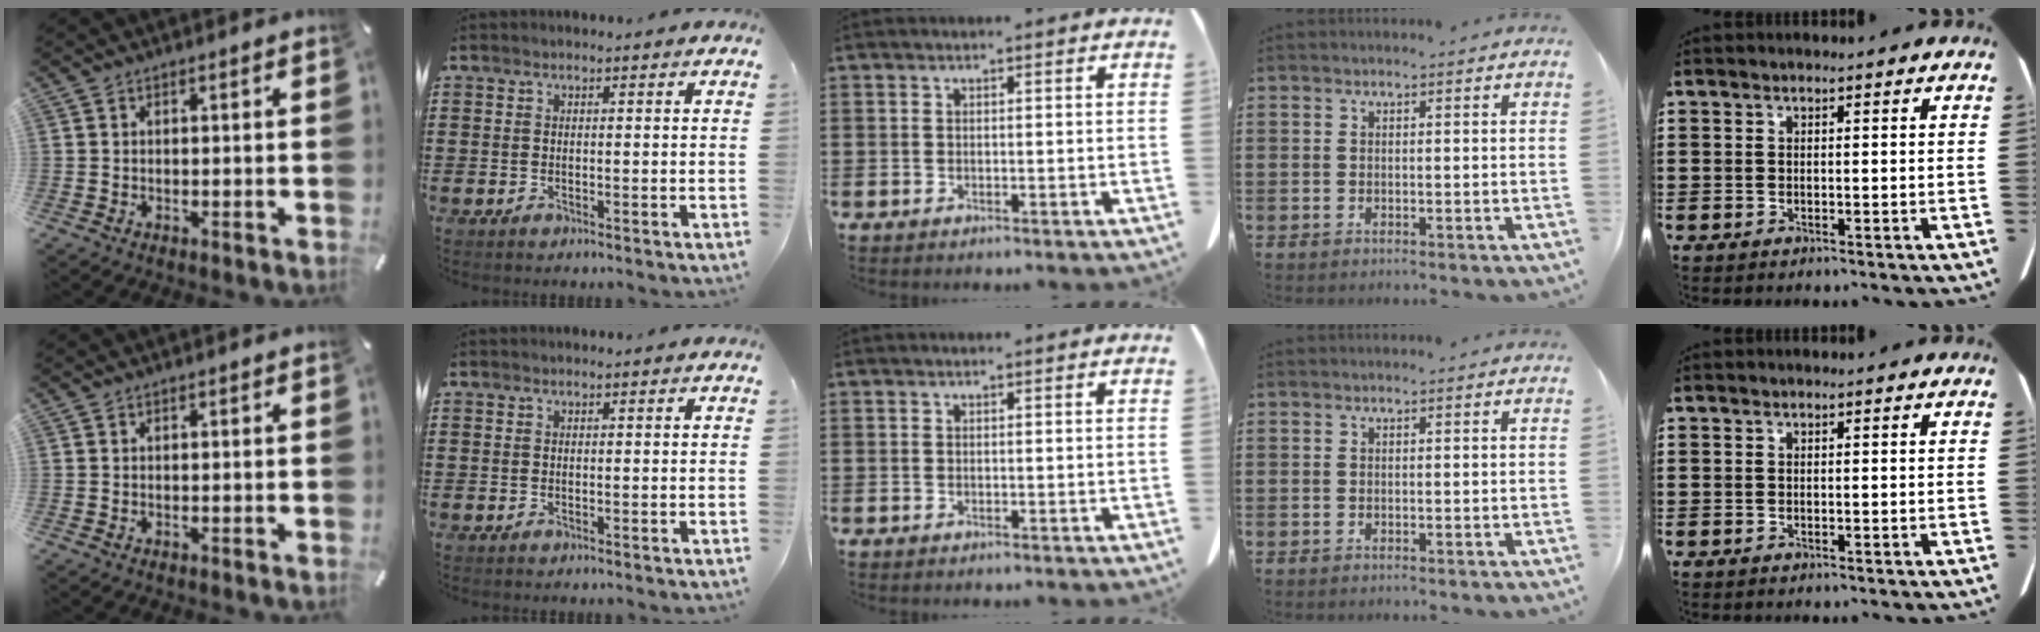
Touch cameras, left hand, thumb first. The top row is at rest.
{}